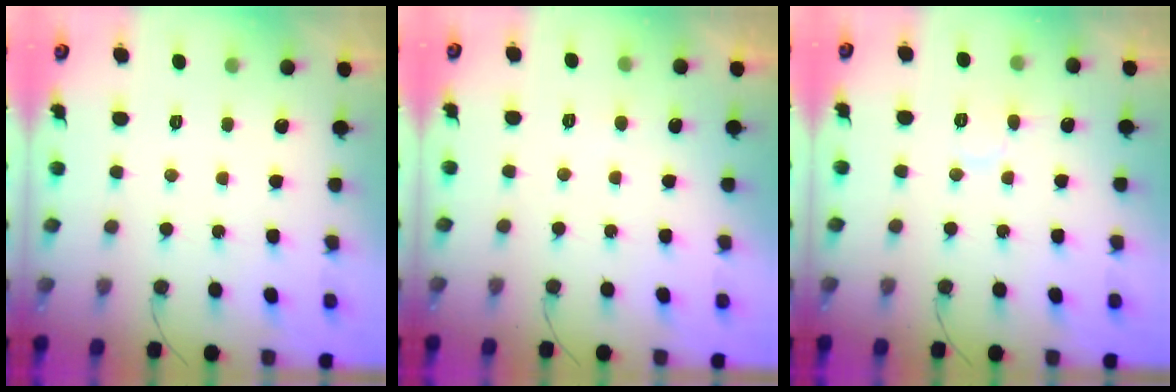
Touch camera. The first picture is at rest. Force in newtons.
{"total": 2.6, "press": 2.6, "slide": 0.3}
{"total": 6.2, "press": 6.1, "slide": 0.6}